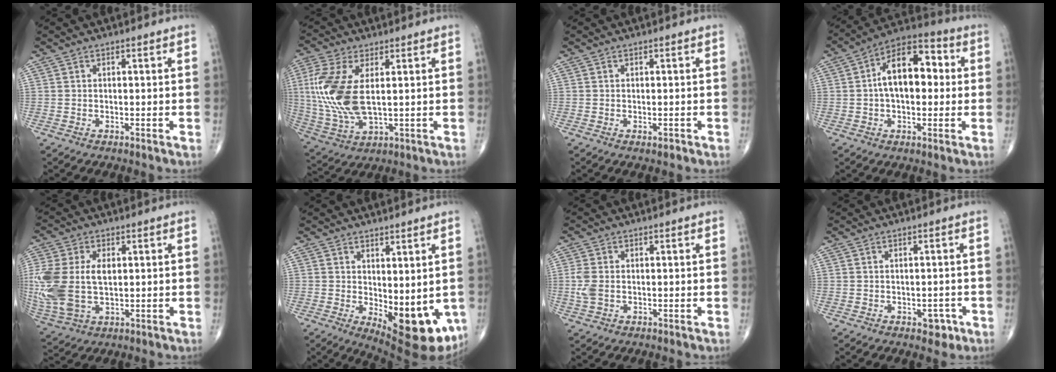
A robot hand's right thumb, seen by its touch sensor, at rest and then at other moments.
{"total": 14.7, "force": [1.9, 7.0, 12.8], "torque": [-0.301, -0.013, 0.047]}
{"total": 1.0, "force": [-0.4, 0.5, 0.8], "torque": [-0.011, -0.003, -0.004]}
{"total": 12.3, "force": [1.1, 7.2, 9.9], "torque": [-0.140, 0.031, 0.005]}
{"total": 17.0, "force": [0.9, 10.7, 13.2], "torque": [-0.333, -0.002, 0.031]}
{"total": 14.1, "force": [-2.3, 6.1, 12.5], "torque": [-0.146, -0.027, -0.012]}
{"total": 3.5, "force": [-0.3, 2.2, 2.7], "torque": [-0.075, 0.002, -0.006]}
{"total": 2.8, "force": [-1.2, 1.9, 1.7], "torque": [-0.004, 0.006, -0.013]}